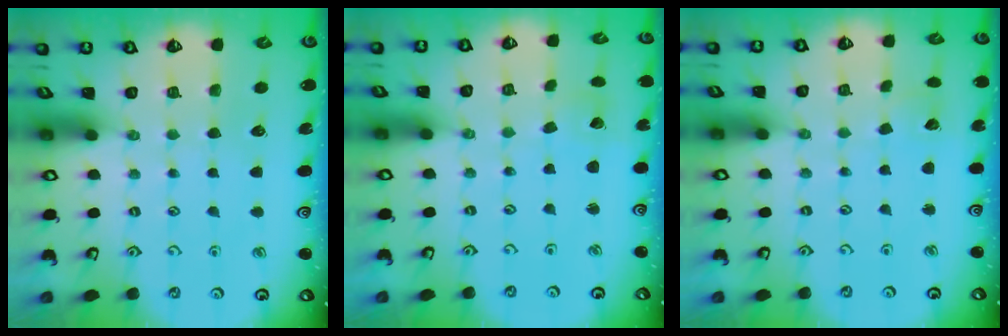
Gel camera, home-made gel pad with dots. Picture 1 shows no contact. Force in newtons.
{"total": 1.6, "press": 1.6, "slide": 0.2}
{"total": 3.9, "press": 3.9, "slide": 0.1}